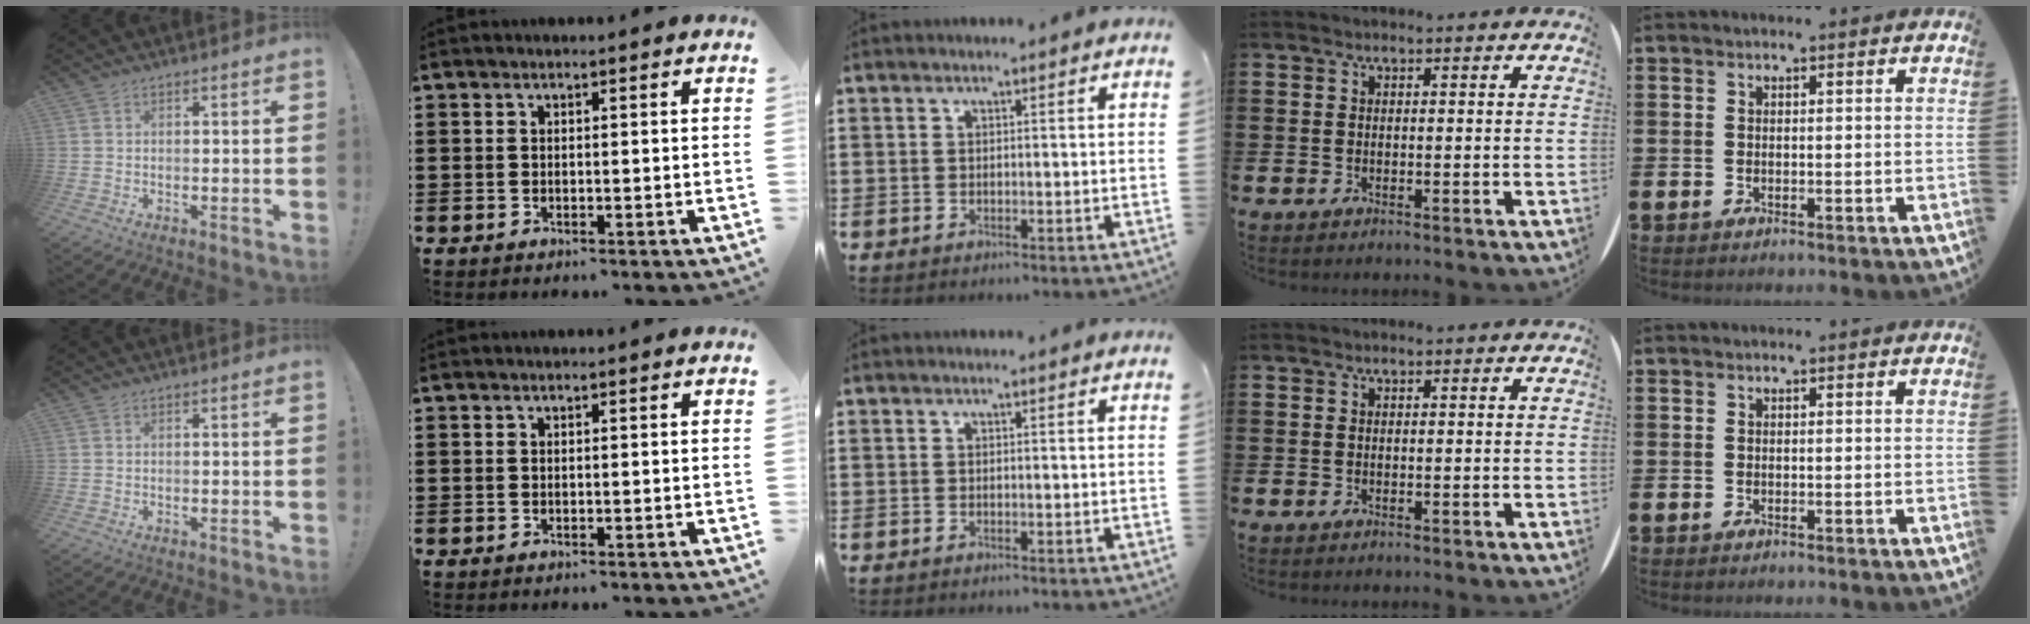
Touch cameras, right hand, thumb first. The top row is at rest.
{}